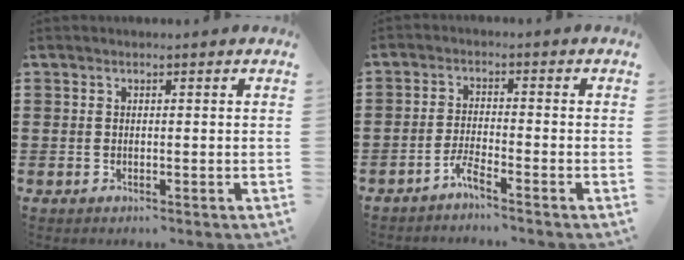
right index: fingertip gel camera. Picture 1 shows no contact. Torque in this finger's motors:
{"motor_torque": [2.14, 0.00, 0.00, 0.00]}